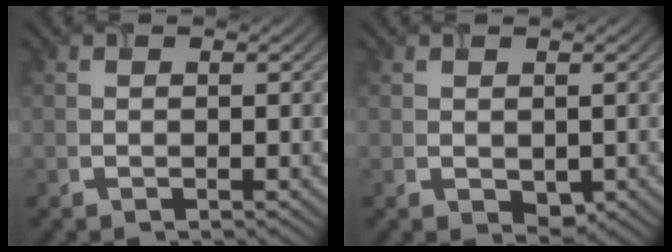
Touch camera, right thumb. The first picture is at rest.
{"total": 1.7, "force": [-0.1, 1.3, 1.2], "torque": [-0.022, -0.009, 0.006]}